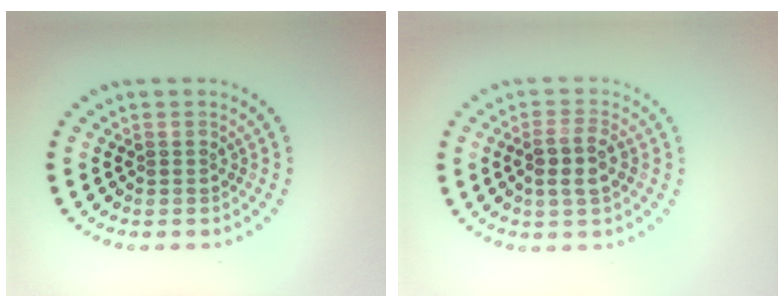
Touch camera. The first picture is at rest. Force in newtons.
{"total": 2.5, "press": 2.3, "slide": 0.9}